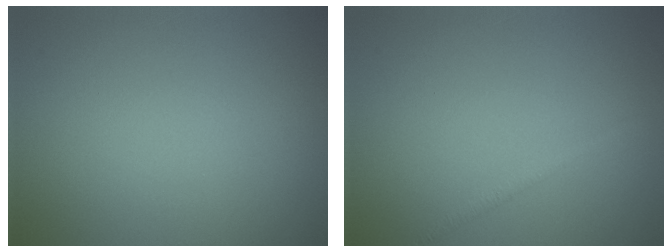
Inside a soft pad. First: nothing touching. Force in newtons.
{"total": 1.0, "press": 1.0, "slide": 0.1}